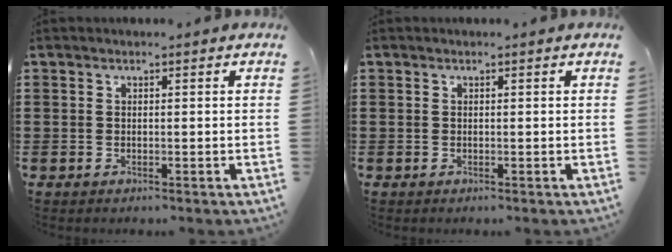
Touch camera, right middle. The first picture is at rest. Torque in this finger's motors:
{"motor_torque": [-0.05, 0.00, 0.24, -0.01]}